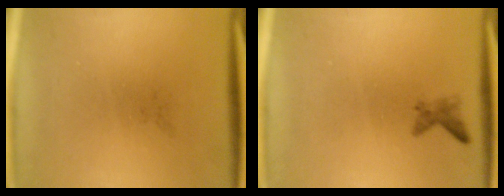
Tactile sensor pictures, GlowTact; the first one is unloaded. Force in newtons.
{"total": 1.1}